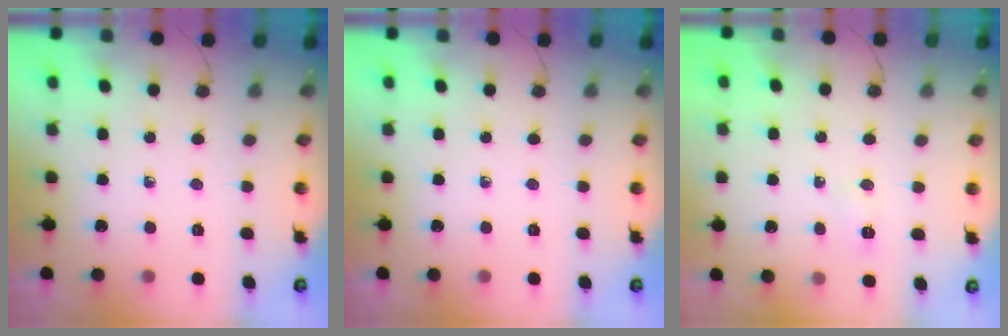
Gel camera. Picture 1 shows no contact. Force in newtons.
{"total": 0.0}
{"total": 4.3, "press": 4.2, "slide": 0.9}